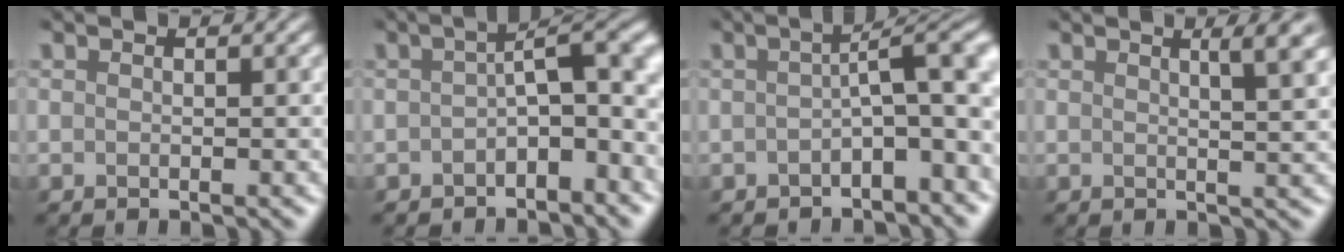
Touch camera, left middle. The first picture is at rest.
{"total": 4.5, "force": [-1.7, 1.6, 3.8], "torque": [-0.047, 0.013, -0.034]}
{"total": 5.3, "force": [-1.4, 1.3, 4.9], "torque": [-0.061, 0.017, -0.034]}
{"total": 3.4, "force": [1.3, 0.9, 3.0], "torque": [-0.022, 0.020, 0.003]}